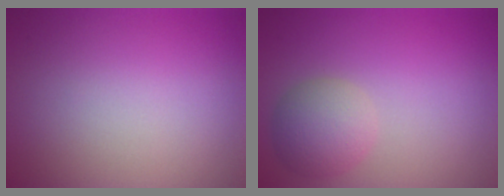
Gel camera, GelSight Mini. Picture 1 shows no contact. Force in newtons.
{"total": 3.1, "press": 3.1, "slide": 0.2}